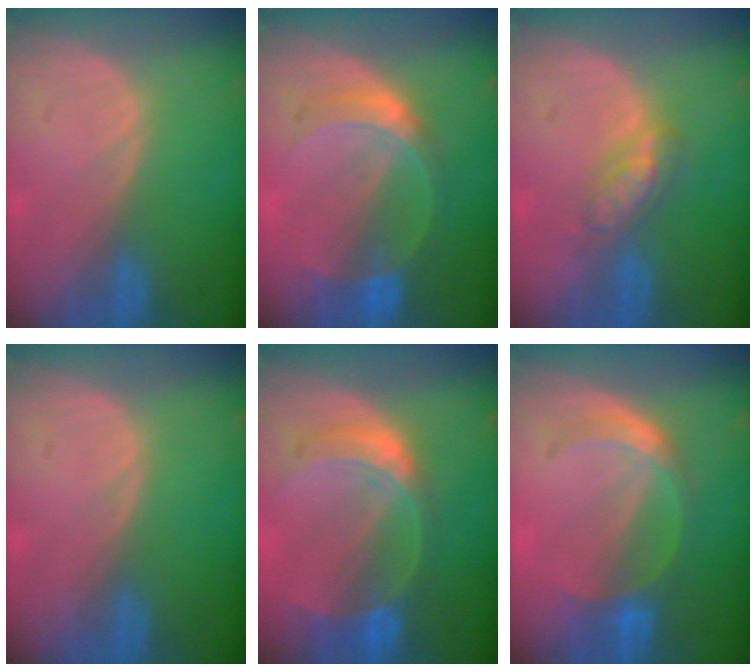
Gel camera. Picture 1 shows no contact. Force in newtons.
{"total": 5.6, "press": 5.6, "slide": 0.0}
{"total": 4.6, "press": 4.2, "slide": 1.9}
{"total": 0.0}
{"total": 7.6, "press": 6.6, "slide": 3.7}
{"total": 5.3, "press": 5.2, "slide": 1.2}